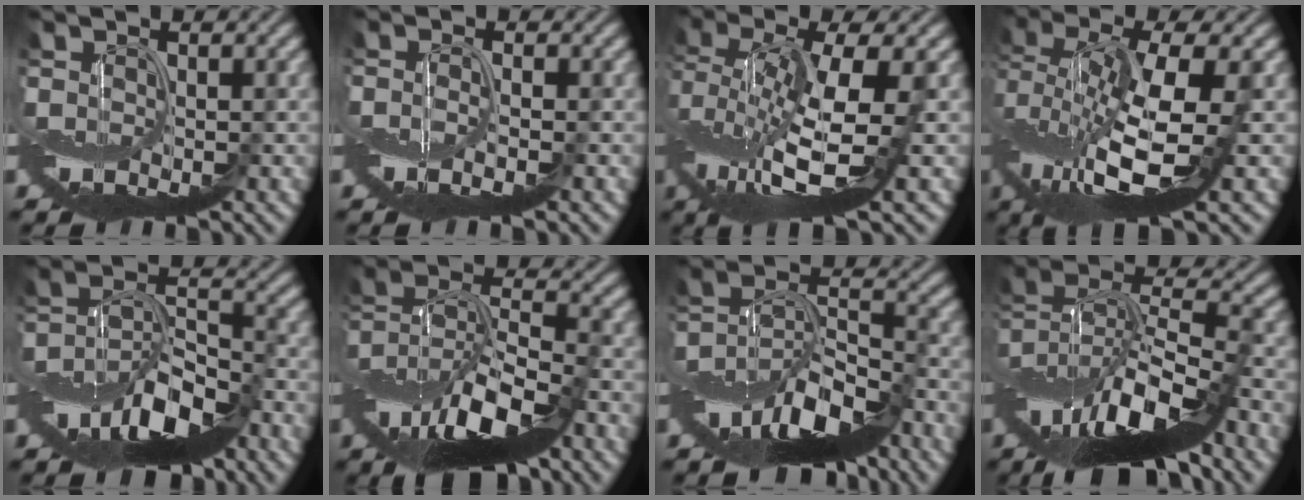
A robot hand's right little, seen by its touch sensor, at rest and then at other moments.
{"total": 1.5, "force": [-0.8, -0.1, 1.3], "torque": [-0.029, -0.005, -0.017]}
{"total": 8.9, "force": [0.3, 3.2, 8.3], "torque": [-0.180, -0.010, -0.002]}
{"total": 10.3, "force": [0.3, 4.1, 9.4], "torque": [-0.200, -0.013, 0.003]}
{"total": 9.0, "force": [-5.7, 3.6, 5.9], "torque": [-0.099, 0.001, -0.109]}
{"total": 11.5, "force": [-6.4, 4.4, 8.5], "torque": [-0.152, 0.008, -0.124]}
{"total": 10.7, "force": [-7.3, 4.3, 6.5], "torque": [-0.107, 0.005, -0.136]}
{"total": 13.5, "force": [-7.2, 4.3, 10.6], "torque": [-0.188, 0.014, -0.123]}